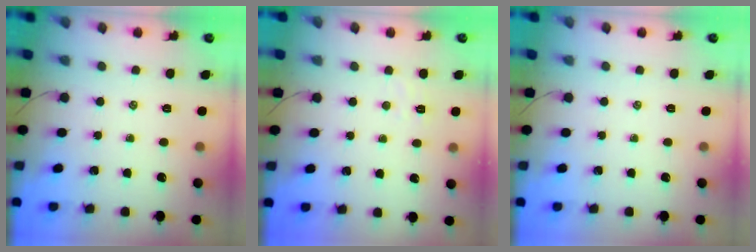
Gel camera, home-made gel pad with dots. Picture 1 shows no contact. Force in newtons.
{"total": 2.5, "press": 2.4, "slide": 0.8}
{"total": 0.0}